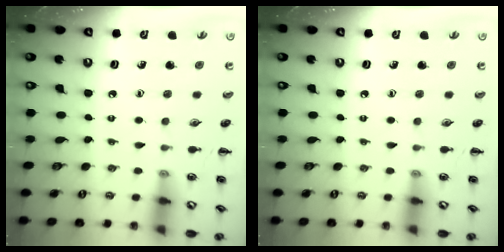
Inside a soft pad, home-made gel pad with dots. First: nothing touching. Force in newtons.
{"total": 0.0}